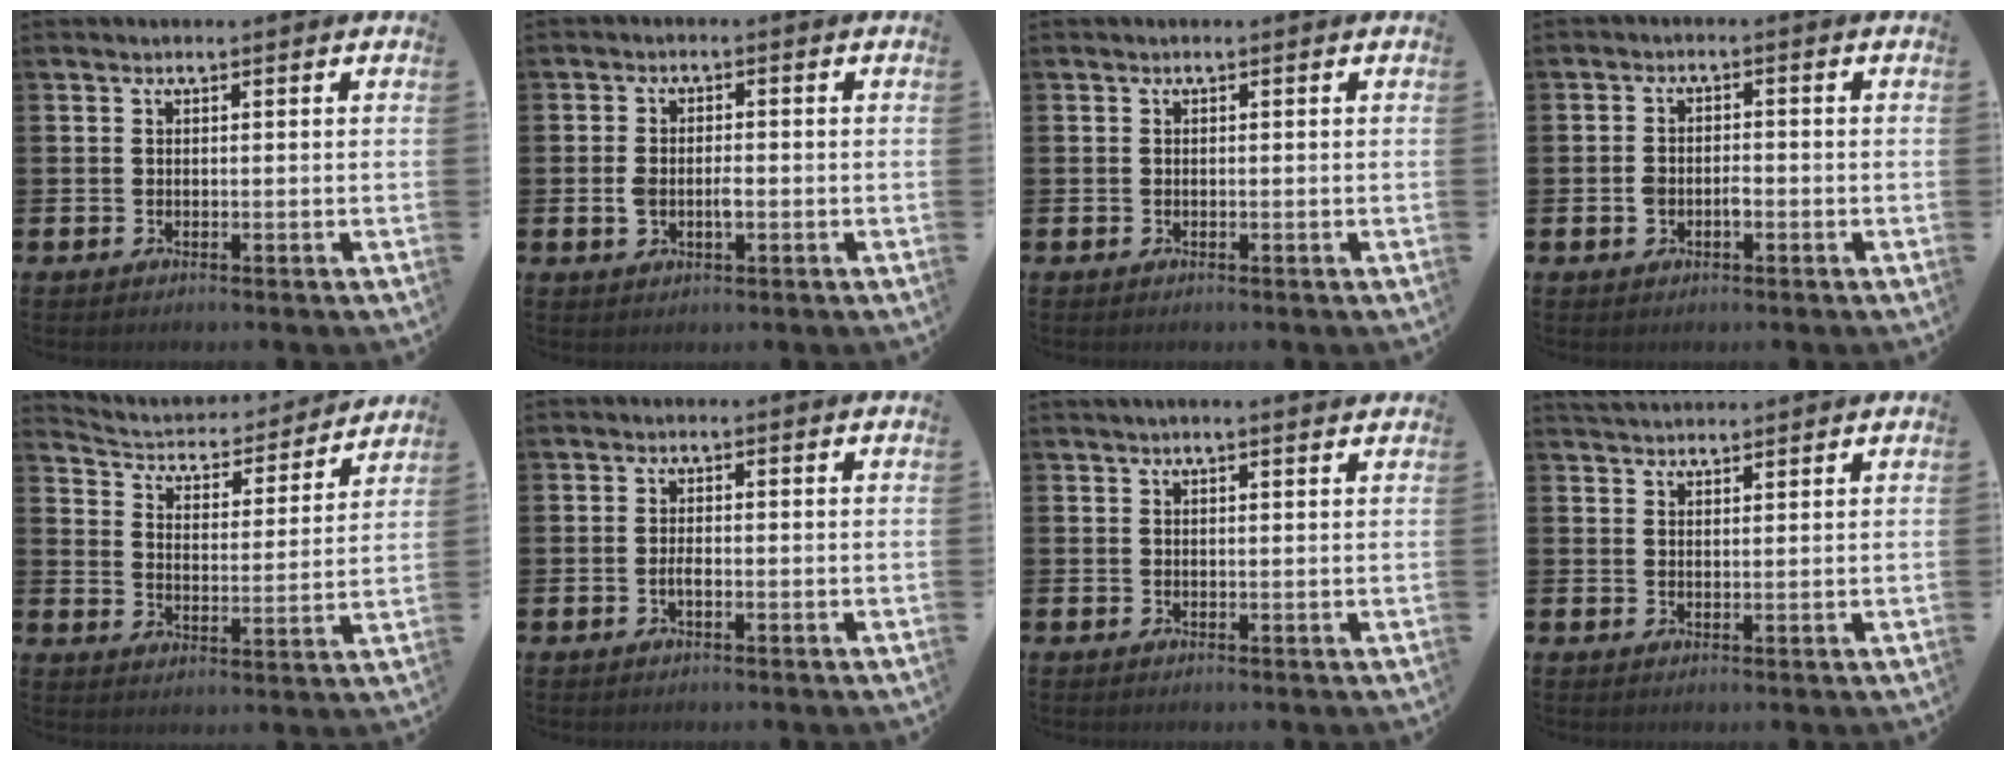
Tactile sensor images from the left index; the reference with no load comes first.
{"total": 2.5, "force": [-0.3, 1.4, 2.0], "torque": [-0.027, -0.001, -0.008]}
{"total": 0.0}
{"total": 2.2, "force": [-0.6, 1.4, 1.5], "torque": [-0.016, -0.001, -0.016]}
{"total": 4.5, "force": [4.2, 1.5, 0.8], "torque": [-0.046, -0.037, 0.064]}
{"total": 1.3, "force": [-0.5, 0.5, 1.1], "torque": [-0.017, -0.002, -0.010]}
{"total": 1.3, "force": [1.2, 0.0, 0.6], "torque": [-0.003, -0.003, 0.019]}
{"total": 2.5, "force": [2.5, 0.5, 0.2], "torque": [0.001, -0.011, 0.044]}